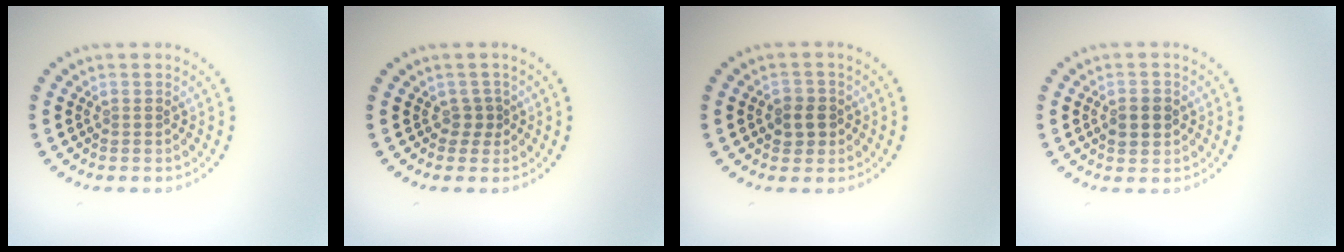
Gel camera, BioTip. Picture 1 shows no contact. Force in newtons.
{"total": 1.1, "press": 0.8, "slide": 0.8}
{"total": 2.0, "press": 1.9, "slide": 0.7}
{"total": 2.1, "press": 2.1, "slide": 0.2}